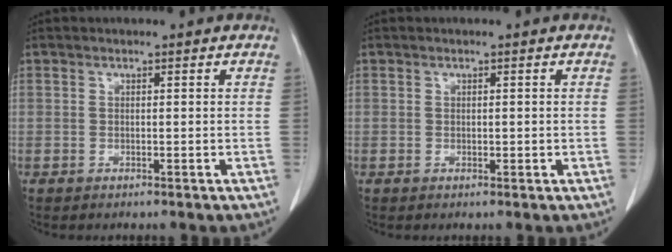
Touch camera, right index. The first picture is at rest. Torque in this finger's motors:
{"motor_torque": [-0.35, 0.49, 0.00, -0.01]}